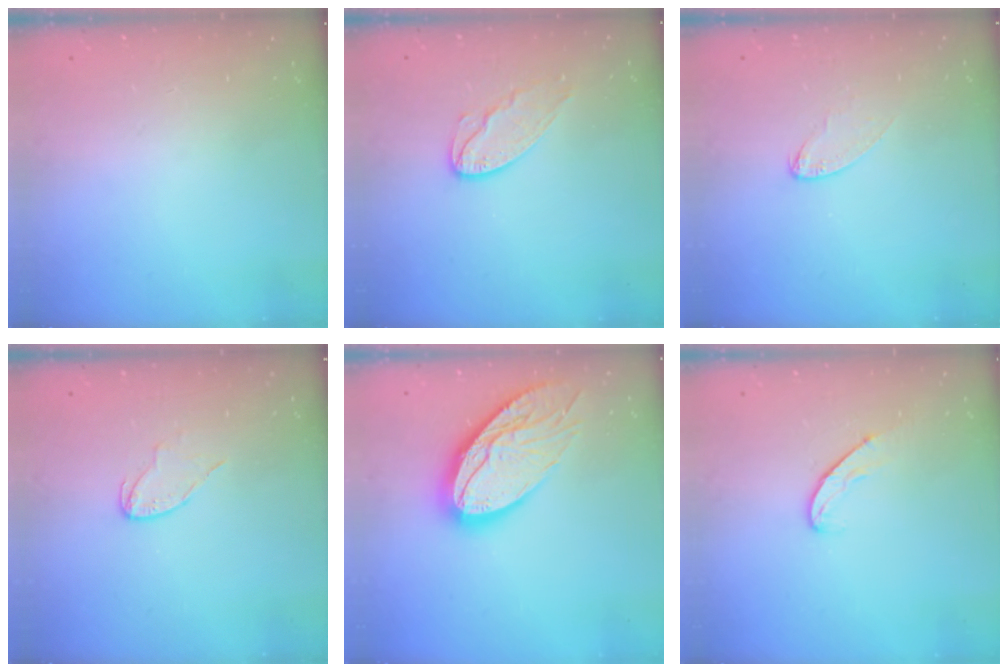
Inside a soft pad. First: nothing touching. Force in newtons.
{"total": 7.6, "press": 7.6, "slide": 0.3}
{"total": 3.7, "press": 3.7, "slide": 0.3}
{"total": 4.5, "press": 4.4, "slide": 0.3}
{"total": 18.6, "press": 18.5, "slide": 1.2}
{"total": 5.6, "press": 5.5, "slide": 0.5}